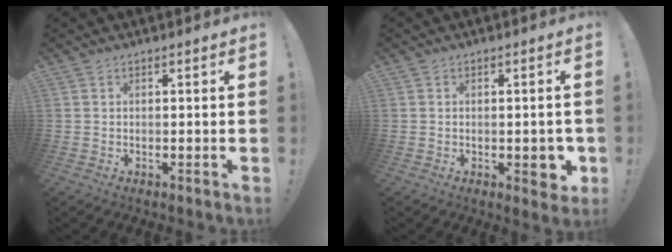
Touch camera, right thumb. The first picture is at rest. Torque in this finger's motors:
{"motor_torque": [0.79, 0.64, 0.42, -0.68, 0.21]}